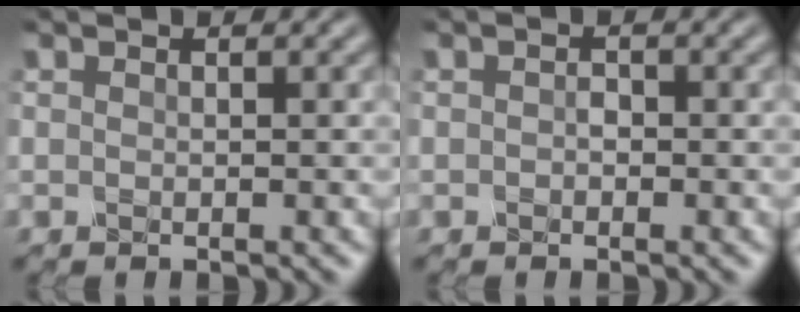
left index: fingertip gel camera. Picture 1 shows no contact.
{"total": 1.0, "force": [-0.7, 0.5, 0.4], "torque": [-0.004, 0.000, -0.020]}